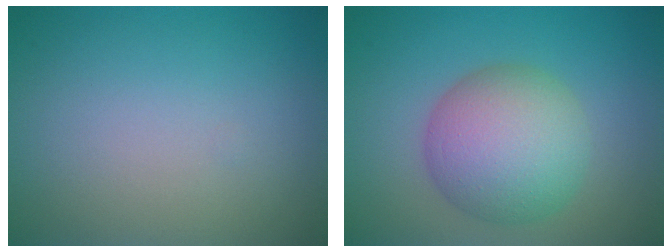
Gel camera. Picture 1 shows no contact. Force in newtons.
{"total": 7.4, "press": 7.4, "slide": 0.1}